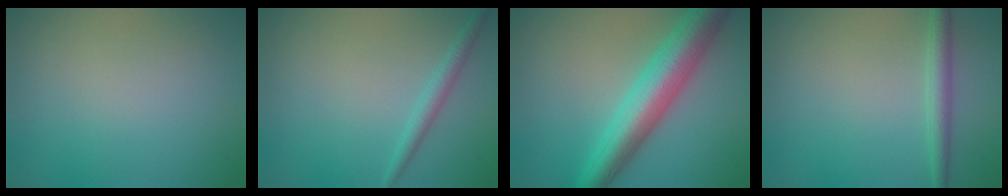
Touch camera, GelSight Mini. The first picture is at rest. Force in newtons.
{"total": 1.6, "press": 1.6, "slide": 0.1}
{"total": 7.2, "press": 7.2, "slide": 0.2}
{"total": 2.1, "press": 2.1, "slide": 0.0}